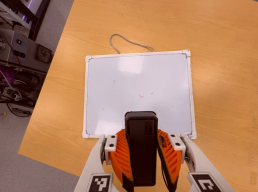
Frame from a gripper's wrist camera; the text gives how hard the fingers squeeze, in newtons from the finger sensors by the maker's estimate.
{"total": 8.4, "left": 6.8, "right": 10.1}